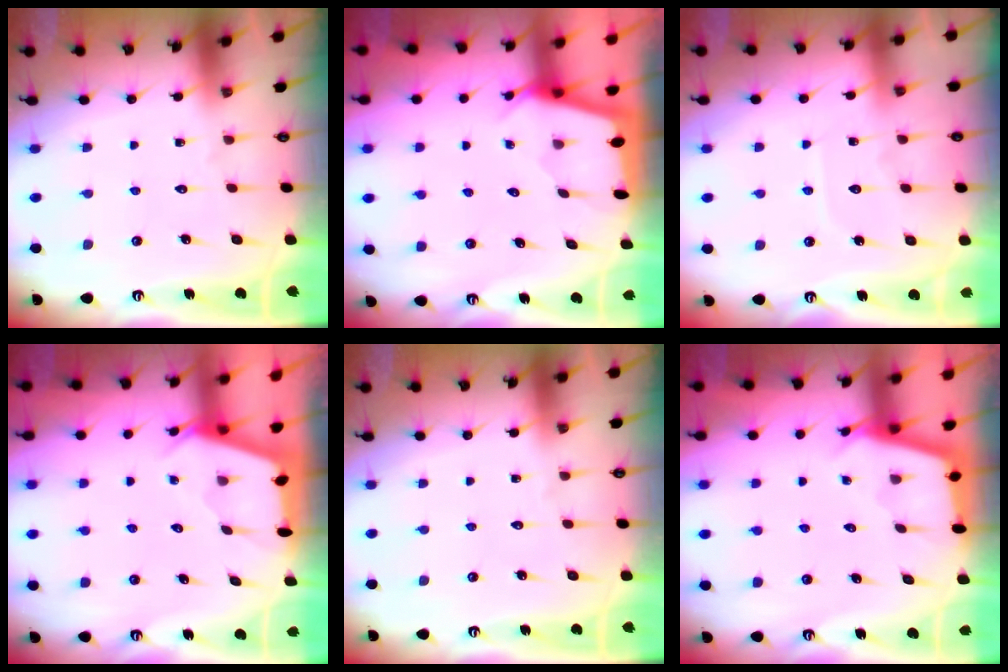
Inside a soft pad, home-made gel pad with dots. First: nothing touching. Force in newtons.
{"total": 2.2, "press": 2.2, "slide": 0.3}
{"total": 6.6, "press": 6.6, "slide": 0.6}
{"total": 2.6, "press": 2.5, "slide": 0.3}
{"total": 0.0}
{"total": 2.9, "press": 2.9, "slide": 0.3}